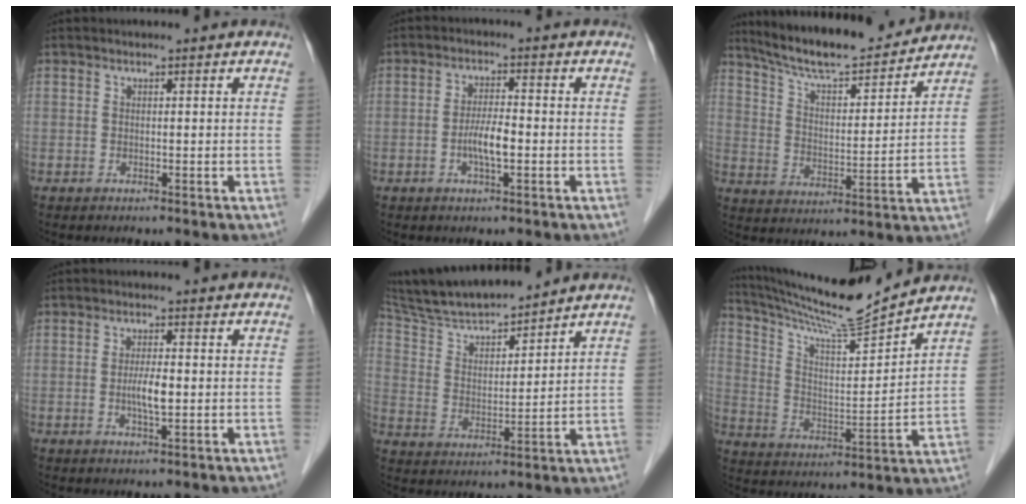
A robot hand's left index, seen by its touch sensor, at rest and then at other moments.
{"total": 4.2, "force": [-1.2, 0.8, 3.9], "torque": [-0.078, 0.000, -0.022]}
{"total": 16.4, "force": [15.1, 2.2, 6.0], "torque": [-0.104, 0.001, 0.240]}
{"total": 3.5, "force": [-0.4, 0.7, 3.4], "torque": [-0.069, -0.002, -0.007]}
{"total": 13.5, "force": [12.4, 1.5, 5.3], "torque": [-0.101, 0.015, 0.229]}
{"total": 14.1, "force": [13.4, -1.3, 4.1], "torque": [-0.086, -0.013, 0.232]}